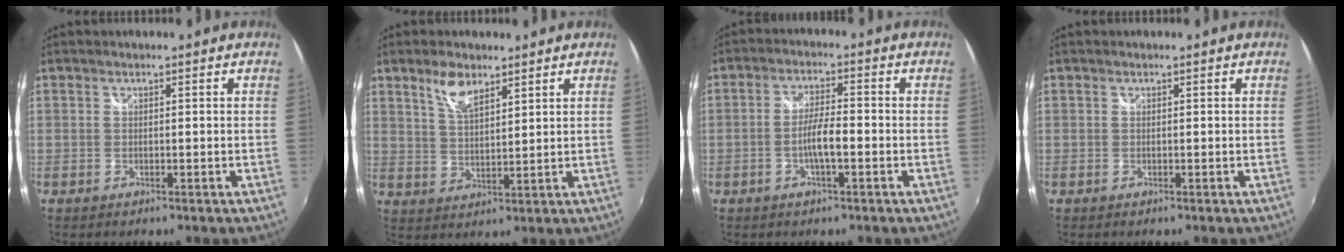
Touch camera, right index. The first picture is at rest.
{"total": 5.9, "force": [4.0, 2.3, 3.7], "torque": [-0.068, 0.004, 0.079]}
{"total": 5.1, "force": [-1.8, 0.8, 4.6], "torque": [-0.090, 0.003, -0.034]}
{"total": 0.0}